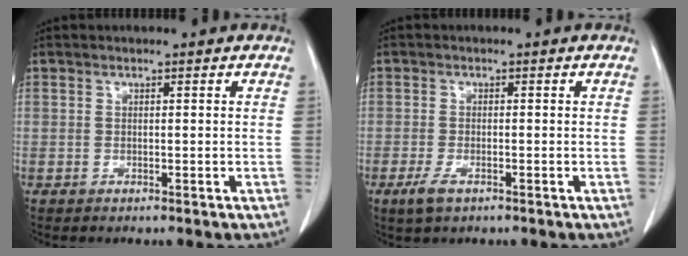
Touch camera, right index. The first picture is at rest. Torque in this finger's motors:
{"motor_torque": [0.33, -0.24, 0.06, 0.01]}